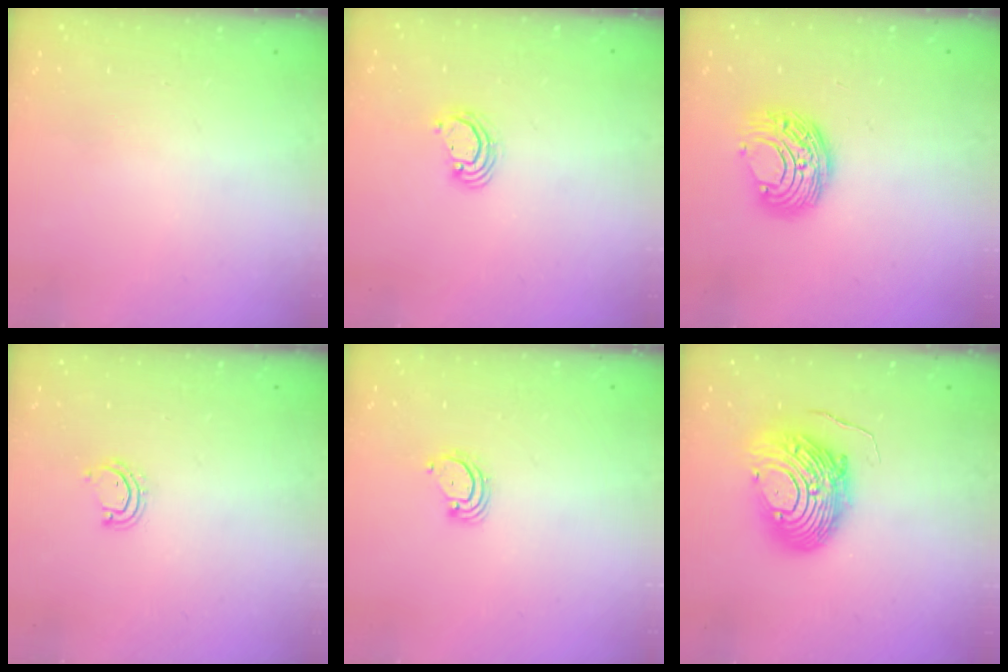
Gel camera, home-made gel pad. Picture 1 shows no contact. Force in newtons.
{"total": 3.0, "press": 3.0, "slide": 0.3}
{"total": 8.9, "press": 8.9, "slide": 0.5}
{"total": 4.0, "press": 4.0, "slide": 0.3}
{"total": 2.9, "press": 2.9, "slide": 0.3}
{"total": 15.1, "press": 15.1, "slide": 1.6}